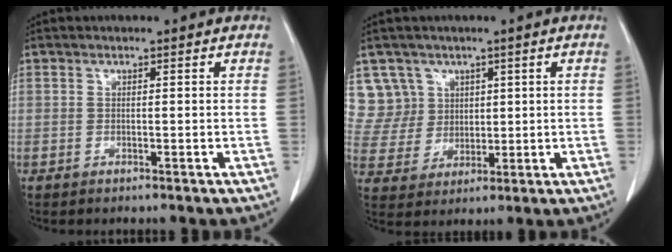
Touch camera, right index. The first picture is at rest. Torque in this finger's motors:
{"motor_torque": [-0.26, 0.37, 0.00, 0.02]}